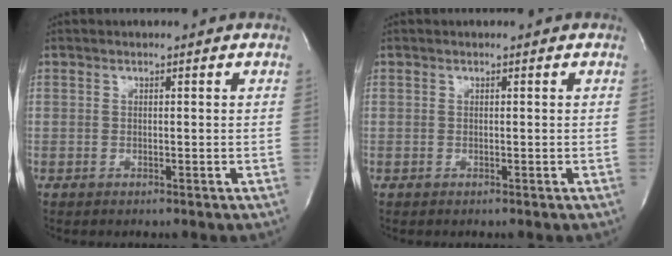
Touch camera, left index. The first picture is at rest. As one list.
[{"total": 0.0}]